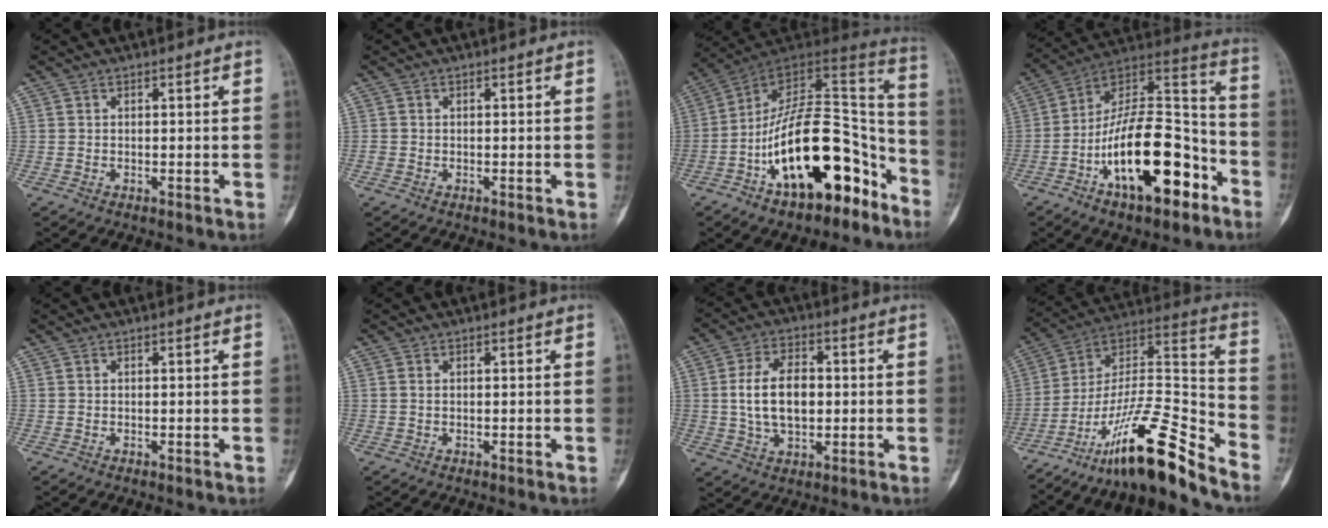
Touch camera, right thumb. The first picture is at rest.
{"total": 0.6, "force": [-0.2, 0.6, 0.2], "torque": [-0.001, 0.003, -0.005]}
{"total": 23.4, "force": [-11.3, 11.5, 17.0], "torque": [-0.227, 0.113, -0.177]}
{"total": 23.9, "force": [-10.1, 10.2, 19.1], "torque": [-0.307, 0.079, -0.163]}
{"total": 0.0}
{"total": 0.5, "force": [0.0, 0.4, 0.4], "torque": [-0.009, 0.000, 0.000]}
{"total": 10.8, "force": [0.3, 6.6, 8.6], "torque": [-0.142, 0.008, 0.007]}
{"total": 21.2, "force": [-15.7, 3.5, 13.9], "torque": [-0.239, 0.108, -0.274]}